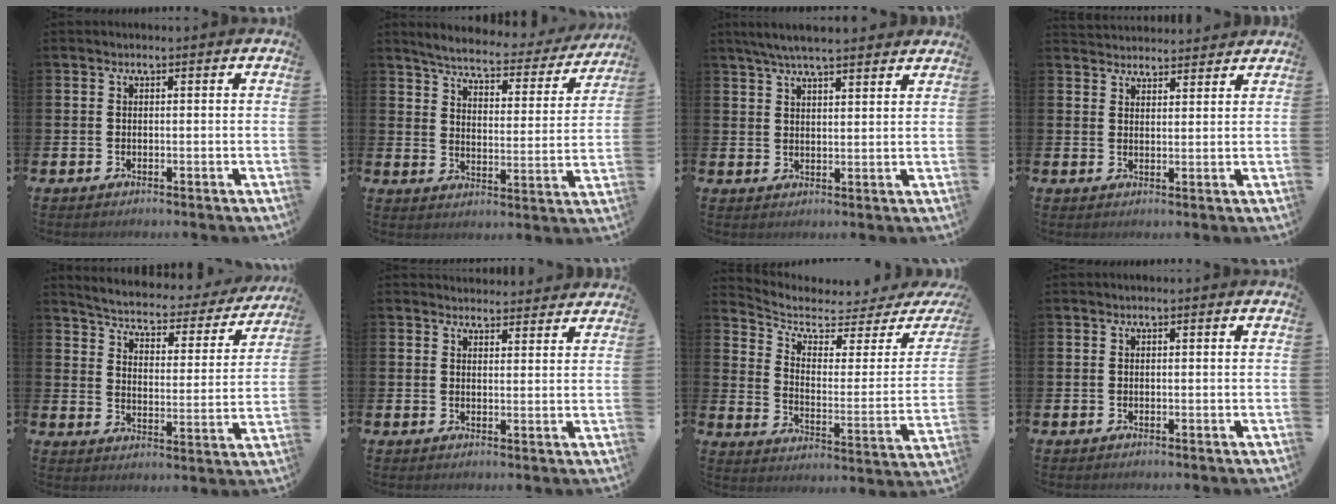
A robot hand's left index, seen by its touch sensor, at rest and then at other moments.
{"total": 5.6, "force": [5.2, 0.9, 1.8], "torque": [-0.052, -0.039, 0.082]}
{"total": 5.6, "force": [5.2, 0.7, 2.0], "torque": [-0.050, -0.014, 0.094]}
{"total": 3.4, "force": [3.3, 0.6, -0.2], "torque": [0.000, -0.017, 0.061]}
{"total": 4.1, "force": [3.8, 1.2, 1.0], "torque": [-0.043, -0.032, 0.055]}
{"total": 3.1, "force": [3.0, 0.7, -0.2], "torque": [0.010, -0.020, 0.052]}
{"total": 4.6, "force": [3.8, 1.8, 1.9], "torque": [-0.064, -0.035, 0.056]}
{"total": 0.0}